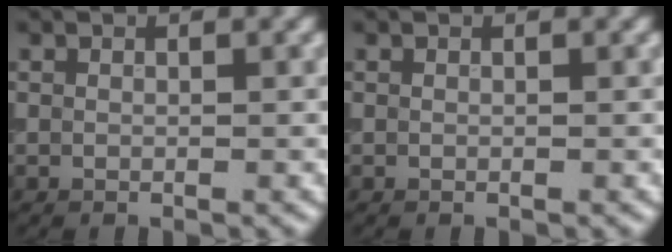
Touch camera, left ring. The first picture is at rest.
{"total": 0.0}